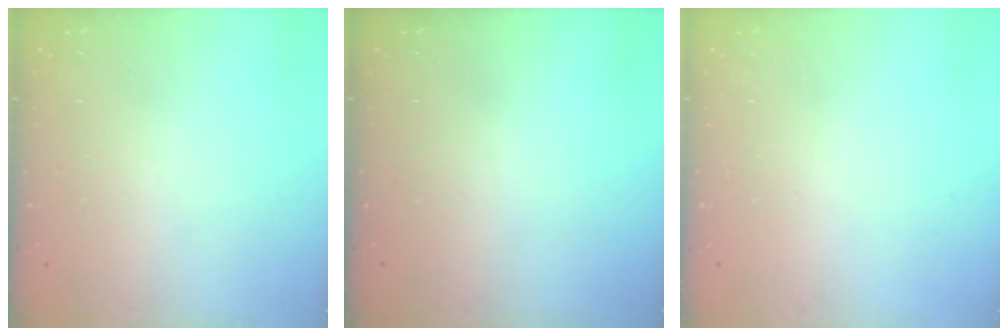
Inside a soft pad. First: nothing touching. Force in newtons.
{"total": 0.0}
{"total": 0.0}